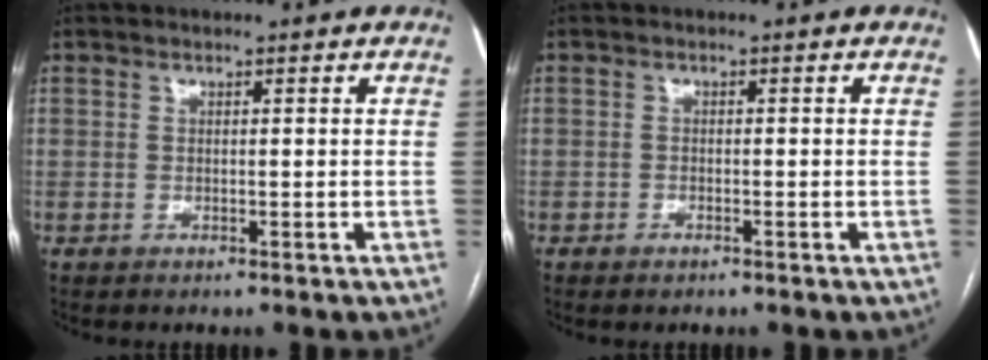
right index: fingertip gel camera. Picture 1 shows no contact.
{"total": 0.8, "force": [-0.6, 0.5, 0.3], "torque": [-0.009, 0.001, -0.005]}